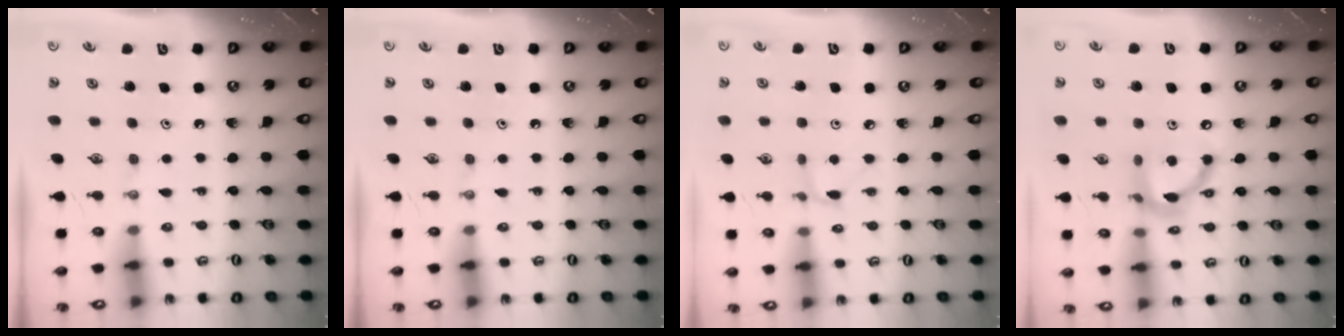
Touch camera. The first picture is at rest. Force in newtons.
{"total": 0.0}
{"total": 2.5, "press": 2.4, "slide": 0.3}
{"total": 13.3, "press": 13.2, "slide": 1.2}